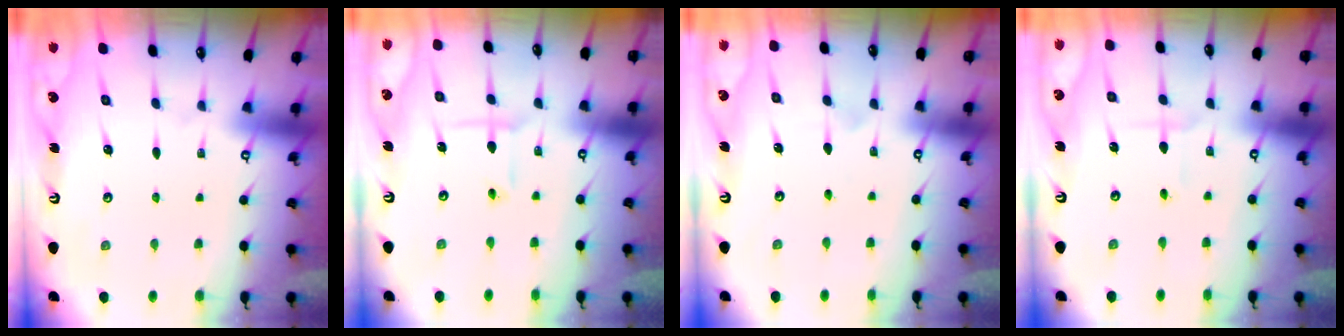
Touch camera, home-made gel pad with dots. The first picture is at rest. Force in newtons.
{"total": 3.2, "press": 3.1, "slide": 0.7}
{"total": 2.6, "press": 2.4, "slide": 1.0}
{"total": 2.9, "press": 2.9, "slide": 0.3}